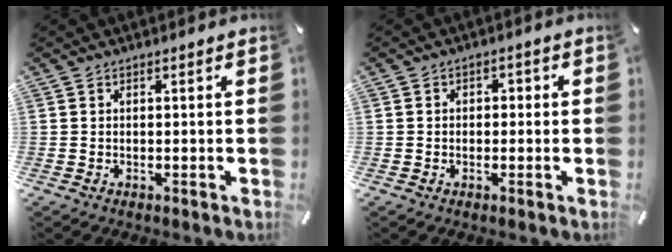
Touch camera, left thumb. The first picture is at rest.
{"total": 2.0, "force": [-0.9, 1.5, 0.8], "torque": [-0.016, 0.010, -0.021]}